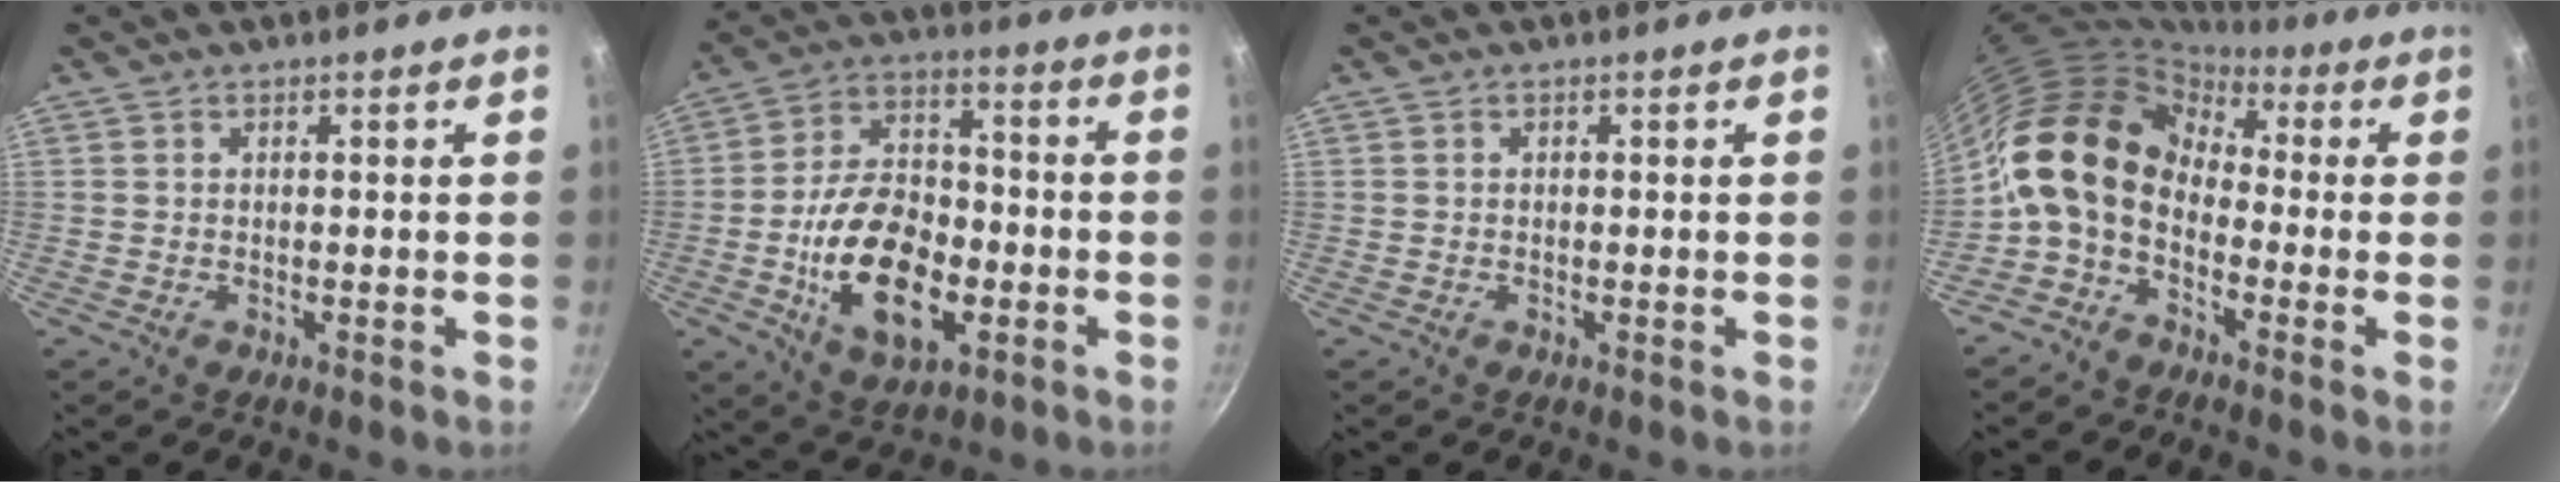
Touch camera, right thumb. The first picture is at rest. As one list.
[{"total": 18.1, "force": [-4.7, 10.6, 13.9], "torque": [-0.220, 0.028, -0.080]}, {"total": 0.0}, {"total": 14.1, "force": [-1.3, 10.0, 9.9], "torque": [-0.165, 0.038, -0.048]}]